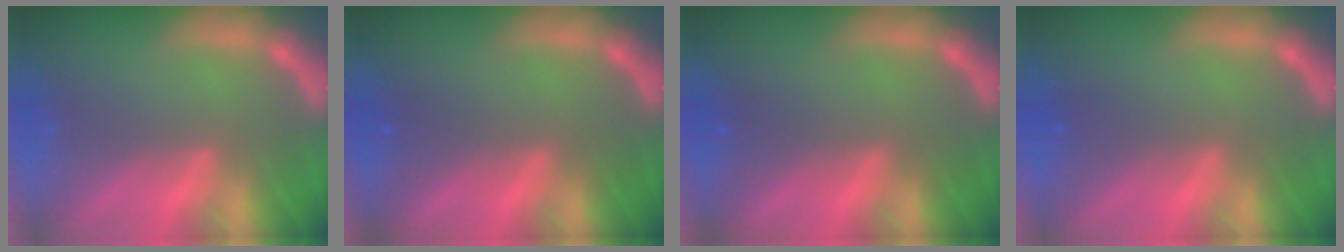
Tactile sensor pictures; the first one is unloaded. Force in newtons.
{"total": 1.0}
{"total": 1.0}
{"total": 1.5}